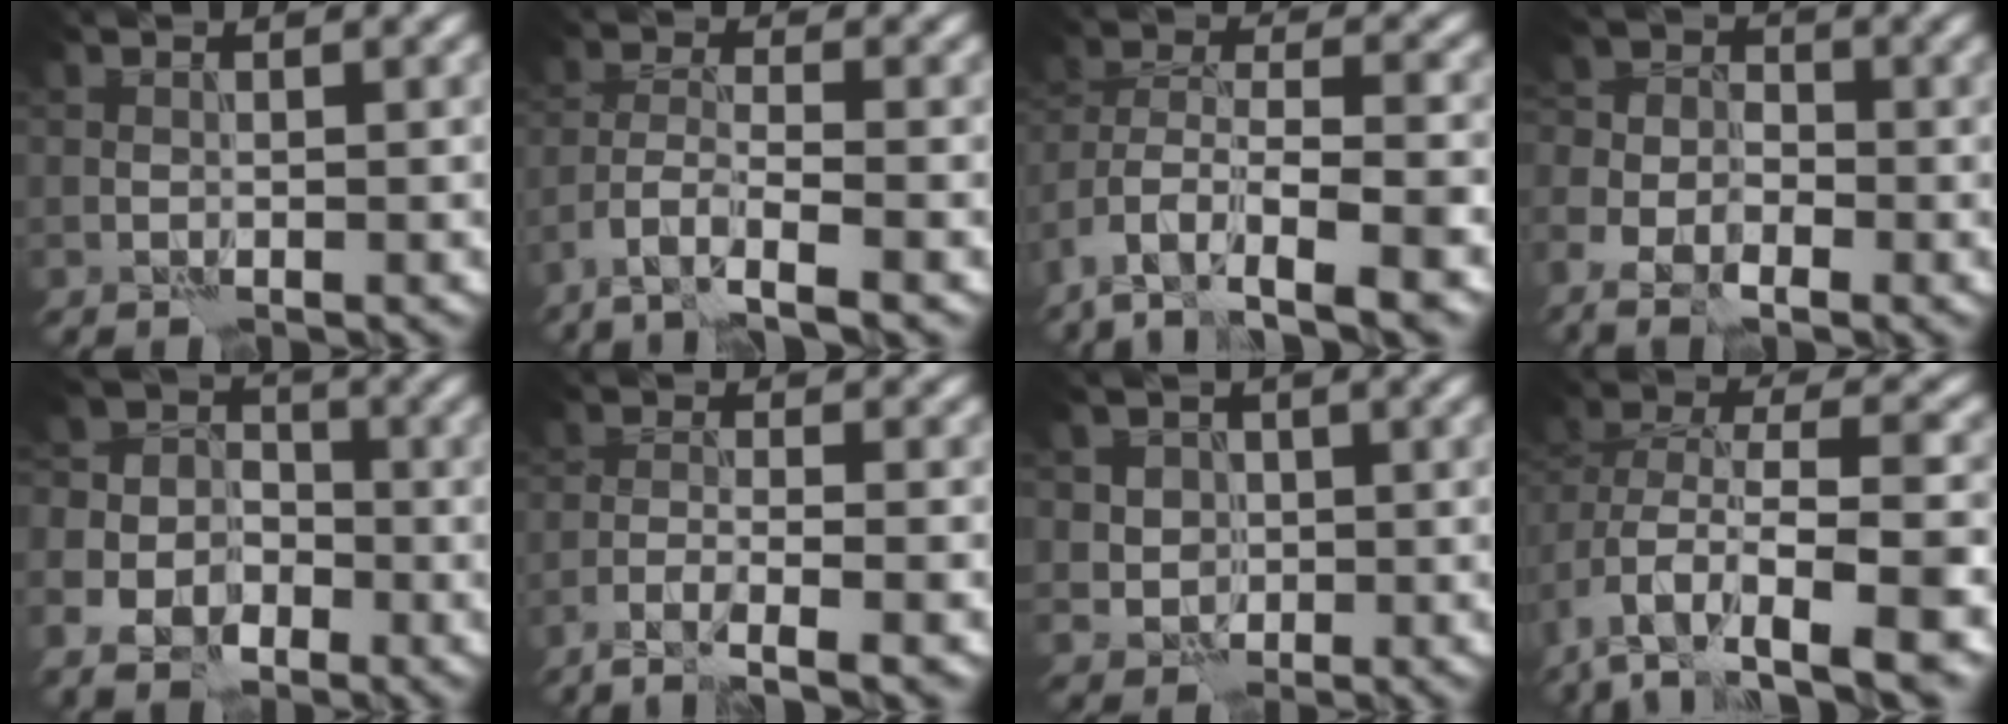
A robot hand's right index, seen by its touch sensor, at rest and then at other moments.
{"total": 4.4, "force": [-3.3, 0.7, 2.8], "torque": [-0.053, -0.003, -0.069]}
{"total": 8.8, "force": [-6.0, 3.3, 5.6], "torque": [-0.100, 0.008, -0.109]}
{"total": 6.8, "force": [-4.2, 4.1, 3.5], "torque": [-0.043, -0.019, -0.070]}
{"total": 9.5, "force": [-5.6, 7.0, 3.3], "torque": [-0.046, -0.029, -0.104]}
{"total": 4.3, "force": [-3.2, 0.5, 2.9], "torque": [-0.042, 0.001, -0.061]}
{"total": 3.2, "force": [0.5, 3.0, 1.0], "torque": [0.001, 0.007, 0.003]}
{"total": 9.5, "force": [-4.3, 4.9, 7.0], "torque": [-0.118, 0.009, -0.069]}